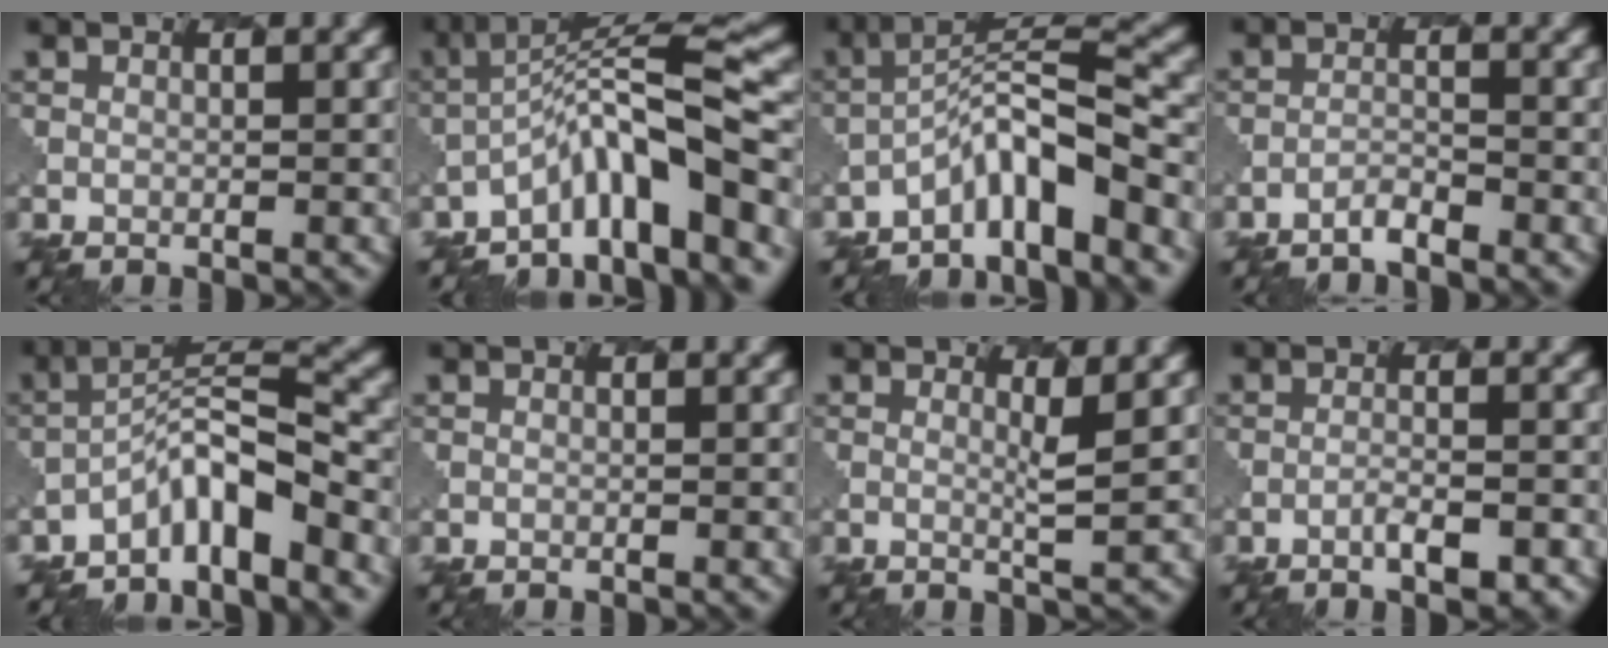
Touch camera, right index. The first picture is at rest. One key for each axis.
{"total": 8.3, "fx": -4.7, "fy": 1.6, "fz": 6.6, "tx": -0.099, "ty": 0.017, "tz": -0.081}
{"total": 6.5, "fx": -4.2, "fy": 1.4, "fz": 4.8, "tx": -0.075, "ty": 0.014, "tz": -0.078}
{"total": 1.2, "fx": -1.2, "fy": 0.1, "fz": 0.3, "tx": -0.002, "ty": 0.004, "tz": -0.023}
{"total": 5.8, "fx": -3.9, "fy": 1.4, "fz": 4.1, "tx": -0.065, "ty": 0.012, "tz": -0.073}
{"total": 0.0}
{"total": 2.0, "fx": 0.9, "fy": 0.3, "fz": 1.8, "tx": -0.031, "ty": -0.003, "tz": 0.012}
{"total": 2.4, "fx": -1.3, "fy": 0.5, "fz": 1.9, "tx": -0.033, "ty": 0.003, "tz": -0.022}